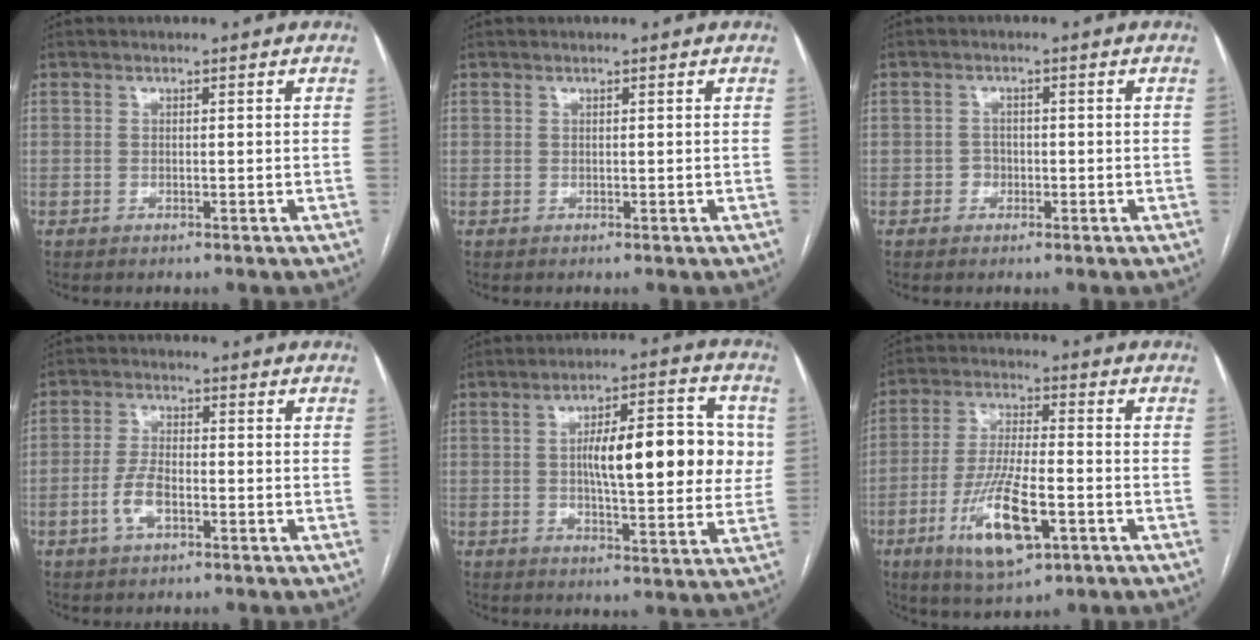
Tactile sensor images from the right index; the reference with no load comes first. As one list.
[{"total": 0.0}, {"total": 1.6, "force": [-0.6, 1.5, 0.2], "torque": [0.006, 0.008, -0.012]}, {"total": 4.6, "force": [-1.8, 2.1, 3.7], "torque": [-0.079, 0.007, -0.035]}, {"total": 15.0, "force": [1.6, 4.0, 14.4], "torque": [-0.208, 0.032, 0.023]}, {"total": 12.9, "force": [-5.1, 3.4, 11.4], "torque": [-0.222, -0.017, -0.086]}]